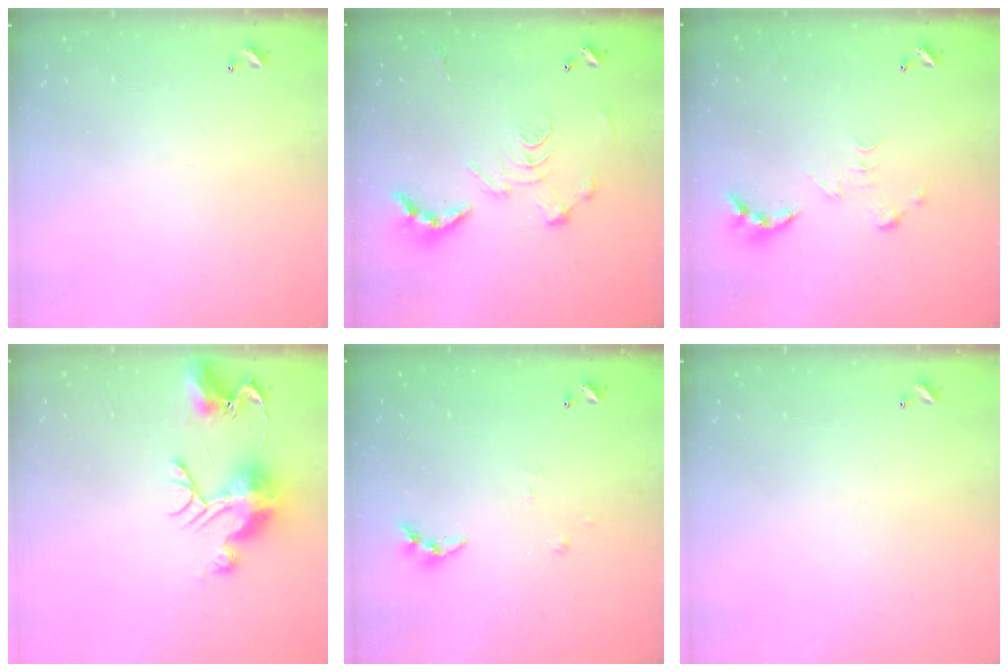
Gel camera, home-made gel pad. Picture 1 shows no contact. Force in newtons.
{"total": 2.9, "press": 2.3, "slide": 1.7}
{"total": 0.0}
{"total": 12.0, "press": 12.0, "slide": 1.1}
{"total": 4.3, "press": 4.3, "slide": 0.4}
{"total": 0.0}